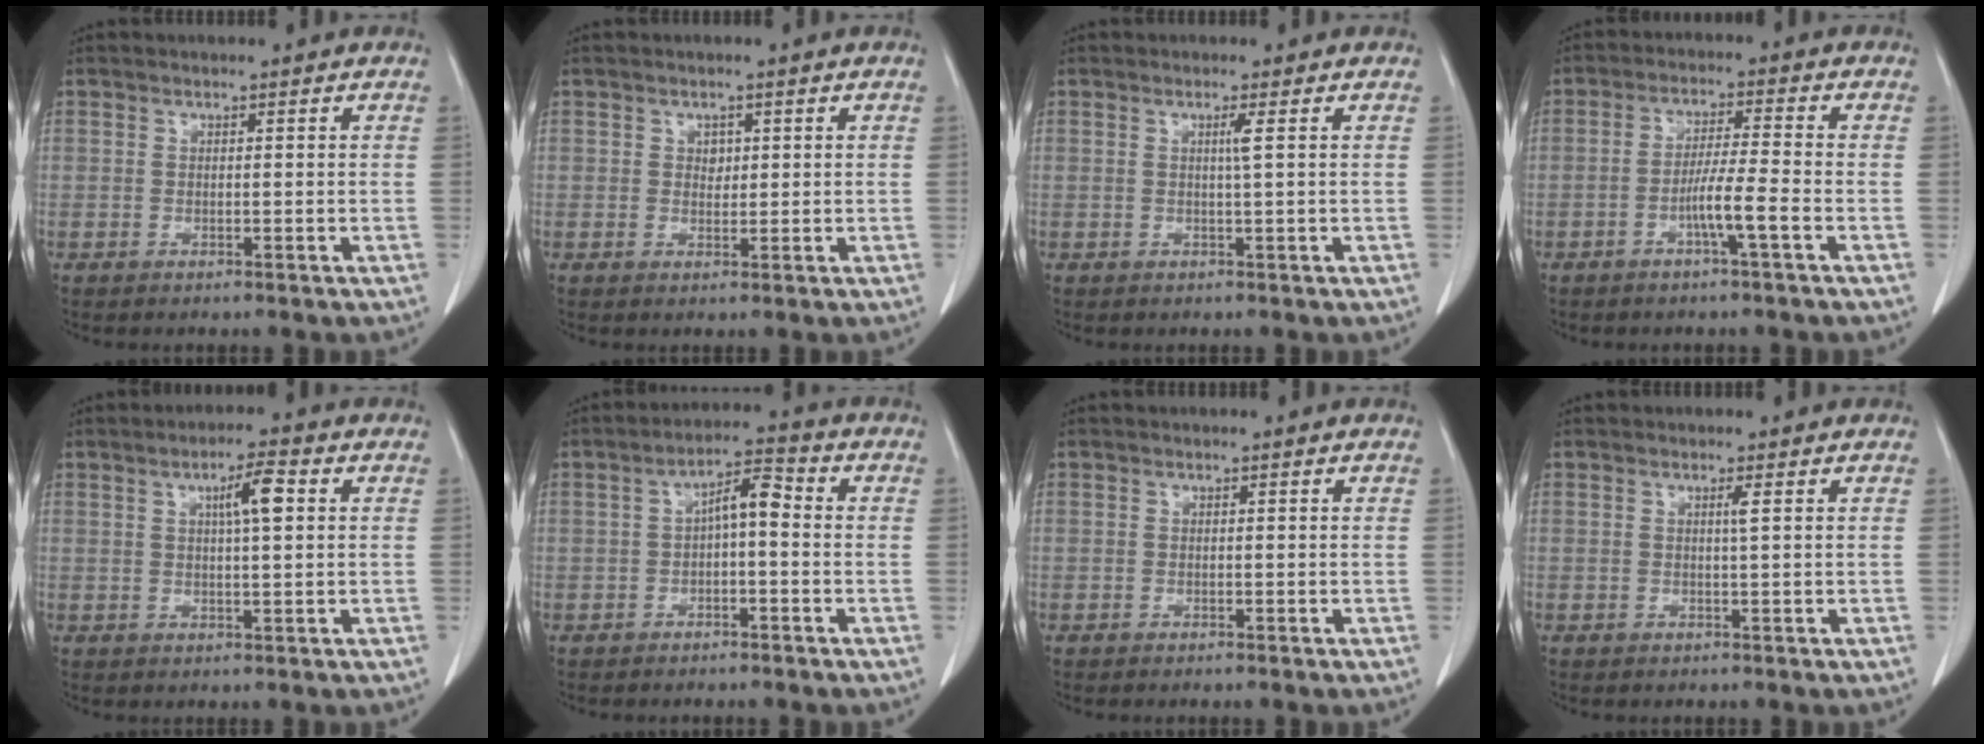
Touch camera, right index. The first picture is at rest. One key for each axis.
{"total": 1.3, "fx": 0.4, "fy": 1.0, "fz": 0.8, "tx": -0.008, "ty": -0.002, "tz": 0.006}
{"total": 1.3, "fx": 0.4, "fy": -0.5, "fz": 1.1, "tx": -0.019, "ty": 0.001, "tz": 0.009}
{"total": 5.3, "fx": -2.2, "fy": -0.6, "fz": 4.8, "tx": -0.087, "ty": 0.001, "tz": -0.040}
{"total": 4.8, "fx": 1.4, "fy": 0.4, "fz": 4.6, "tx": -0.079, "ty": 0.004, "tz": 0.023}
{"total": 5.1, "fx": -0.2, "fy": 1.5, "fz": 4.8, "tx": -0.083, "ty": 0.025, "tz": -0.006}
{"total": 0.0}
{"total": 0.9, "fx": 0.4, "fy": -0.3, "fz": 0.8, "tx": -0.012, "ty": 0.001, "tz": 0.009}